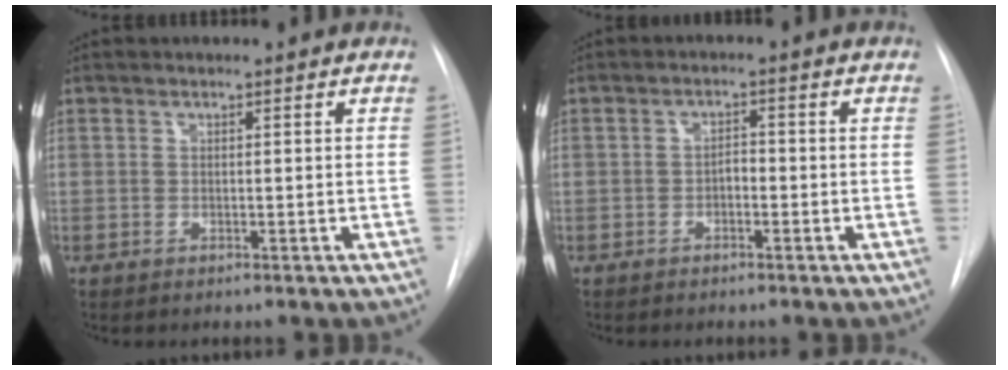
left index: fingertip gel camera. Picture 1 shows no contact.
{"total": 1.7, "force": [-0.8, 0.9, 1.3], "torque": [-0.016, 0.003, -0.016]}